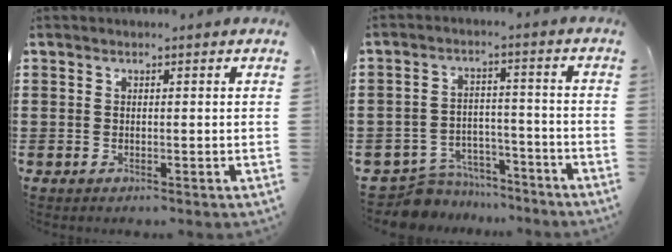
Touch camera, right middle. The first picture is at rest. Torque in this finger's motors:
{"motor_torque": [2.14, 0.00, -0.06, 0.00]}